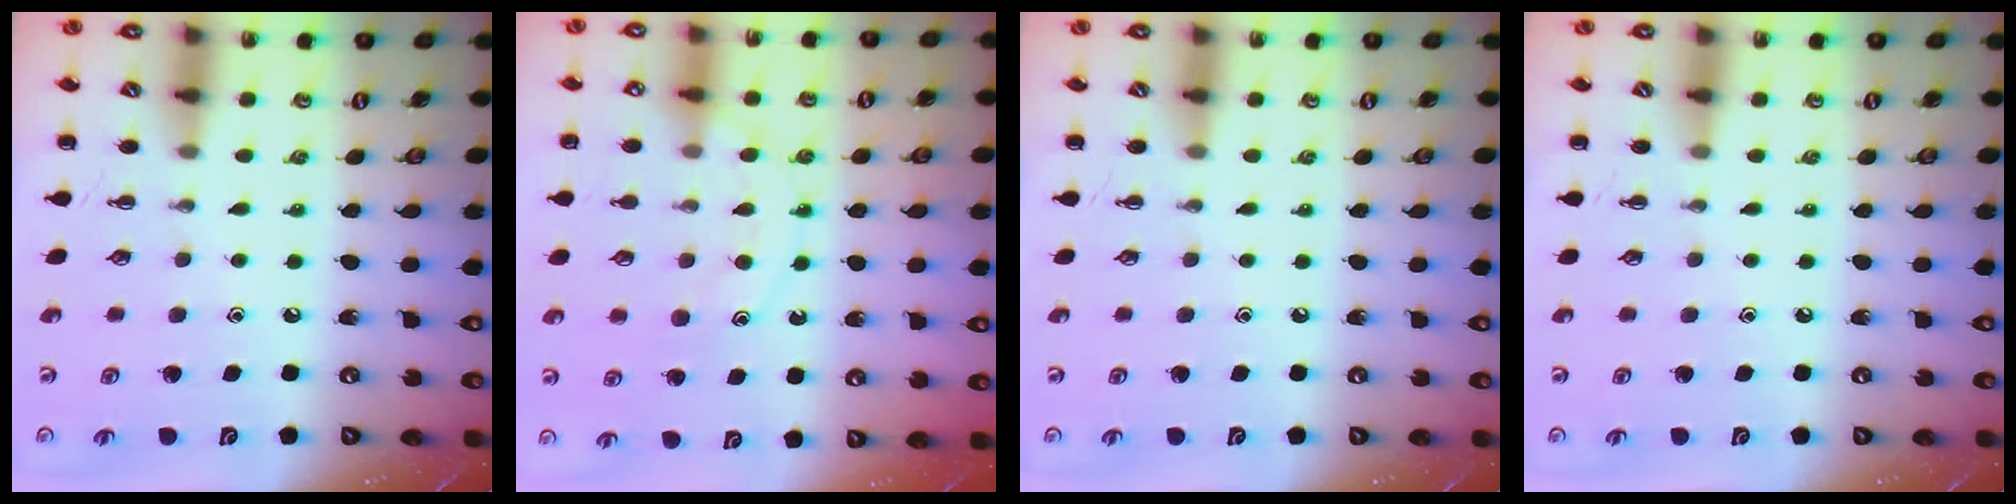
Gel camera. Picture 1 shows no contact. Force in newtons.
{"total": 12.8, "press": 12.7, "slide": 1.0}
{"total": 0.0}
{"total": 0.0}